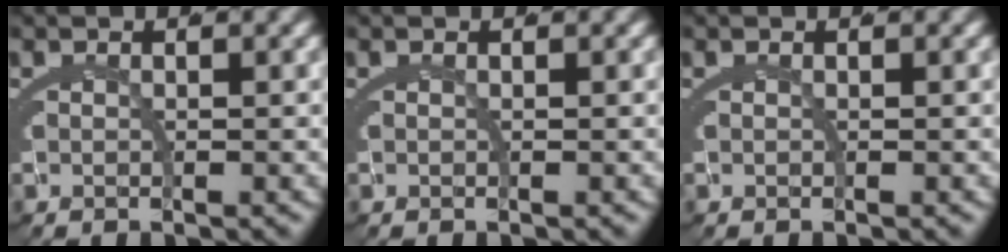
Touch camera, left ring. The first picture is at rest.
{"total": 0.0}
{"total": 0.0}